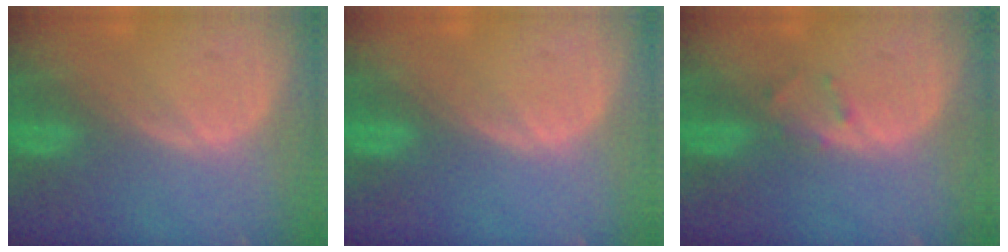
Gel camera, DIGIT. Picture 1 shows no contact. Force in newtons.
{"total": 0.0}
{"total": 1.3, "press": 1.3, "slide": 0.4}